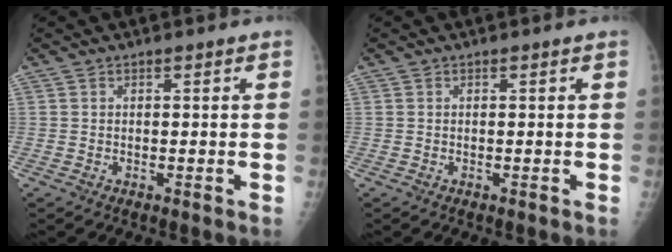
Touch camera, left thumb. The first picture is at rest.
{"total": 0.0}